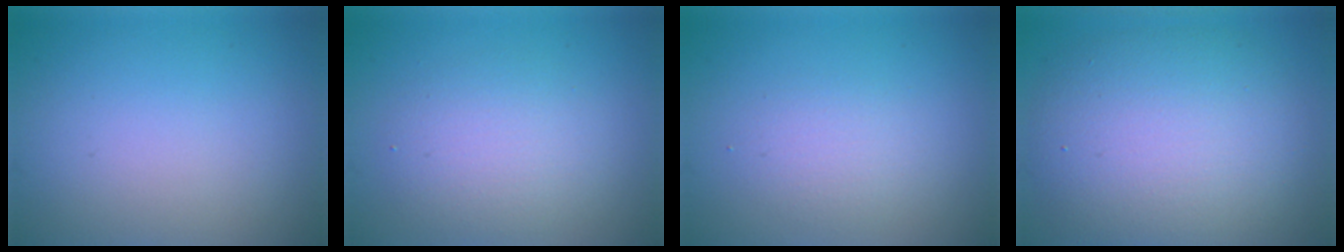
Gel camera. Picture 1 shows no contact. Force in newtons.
{"total": 3.6, "press": 3.6, "slide": 0.2}
{"total": 1.9, "press": 1.9, "slide": 0.2}
{"total": 9.6, "press": 9.6, "slide": 0.2}